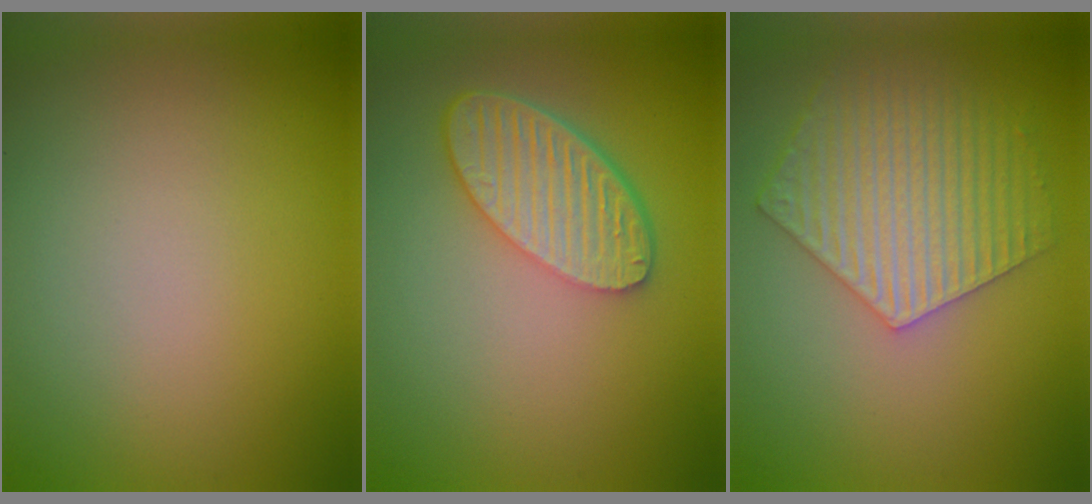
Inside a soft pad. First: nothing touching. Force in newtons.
{"total": 5.8, "press": 4.5, "slide": 3.6}
{"total": 5.7, "press": 4.6, "slide": 3.4}